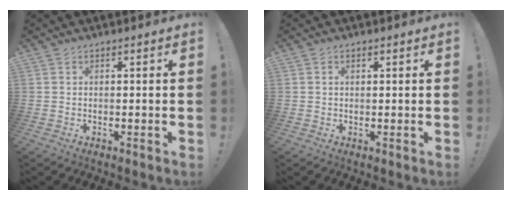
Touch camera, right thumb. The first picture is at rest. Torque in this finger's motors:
{"motor_torque": [-0.05, -0.13, -0.16, 0.09, 0.06]}